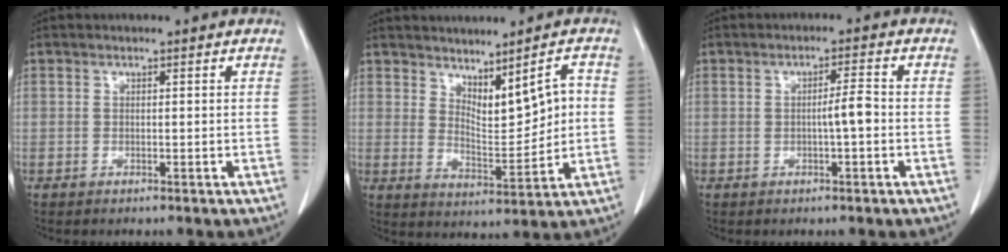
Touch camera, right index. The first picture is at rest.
{"total": 7.8, "force": [2.4, 2.6, 6.9], "torque": [-0.108, 0.001, 0.056]}
{"total": 3.1, "force": [-0.4, 0.2, 3.1], "torque": [-0.050, 0.003, -0.007]}